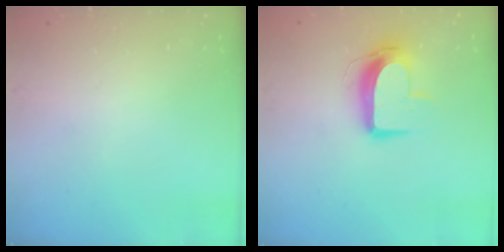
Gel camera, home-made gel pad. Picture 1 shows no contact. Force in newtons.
{"total": 10.6, "press": 10.5, "slide": 1.0}